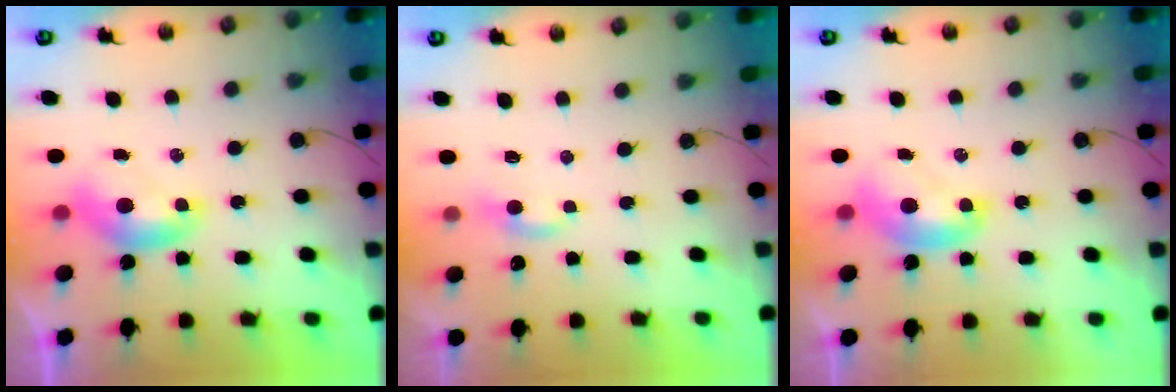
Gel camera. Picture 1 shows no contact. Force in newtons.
{"total": 1.7, "press": 1.7, "slide": 0.4}
{"total": 1.9, "press": 1.9, "slide": 0.2}